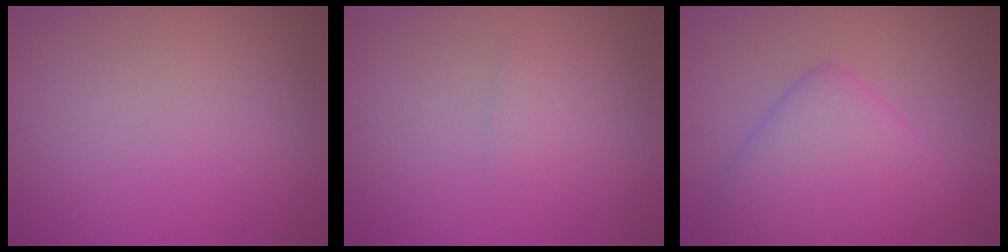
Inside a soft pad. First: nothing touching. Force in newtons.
{"total": 1.2, "press": 1.2, "slide": 0.2}
{"total": 5.3, "press": 5.3, "slide": 0.2}